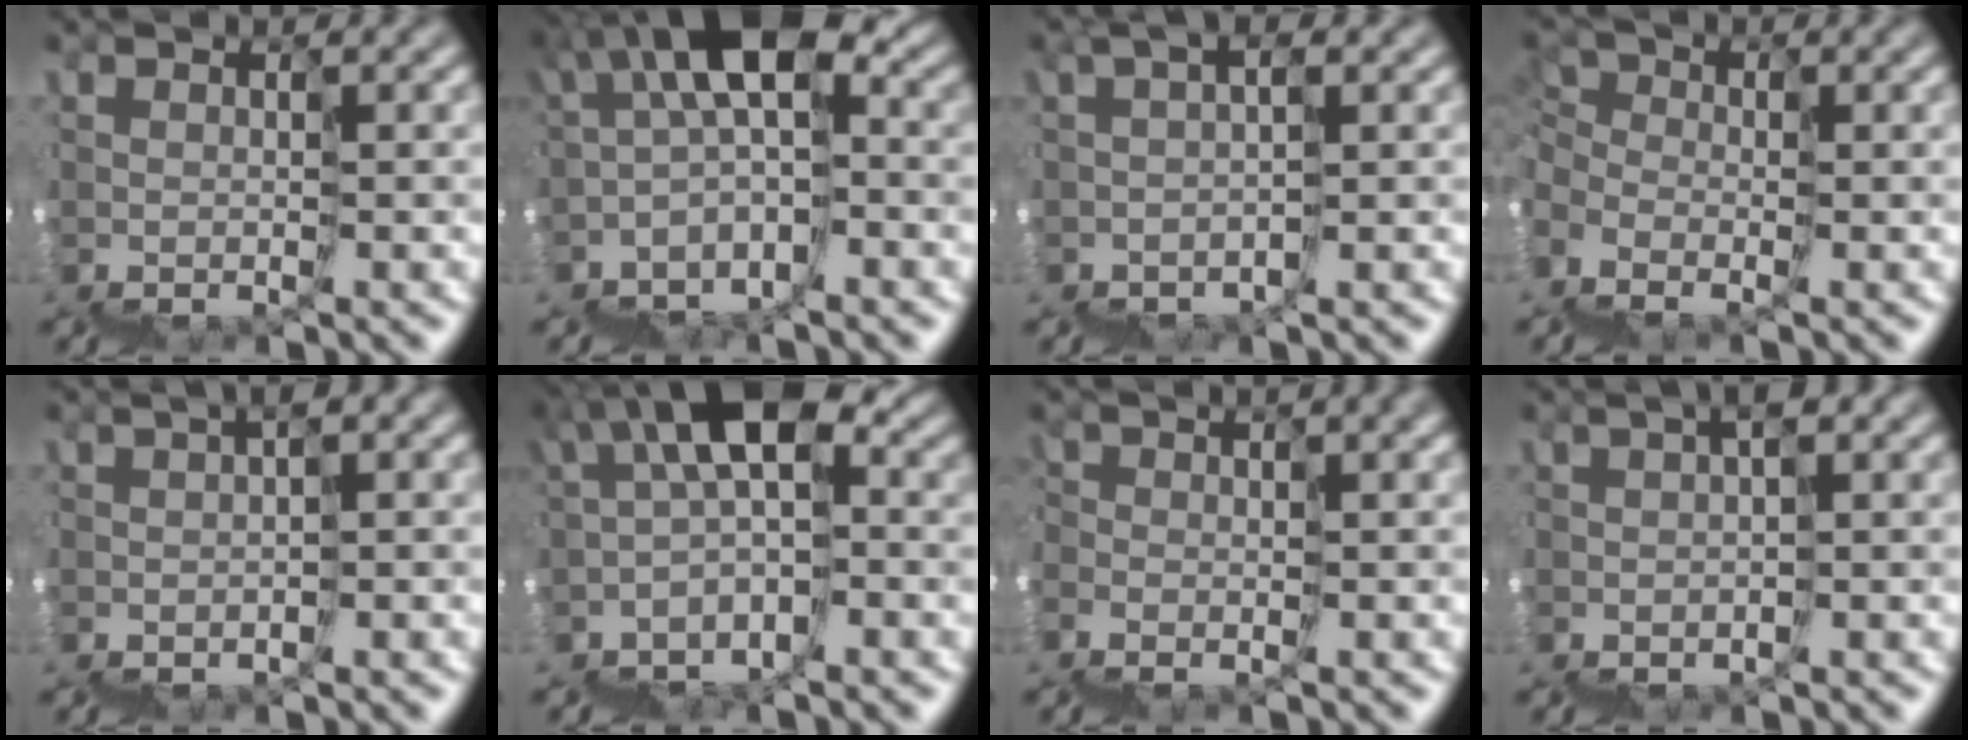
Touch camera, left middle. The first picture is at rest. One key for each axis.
{"total": 5.0, "fx": -0.4, "fy": 2.2, "fz": 4.5, "tx": -0.082, "ty": 0.032, "tz": -0.020}
{"total": 1.3, "fx": -0.2, "fy": -1.3, "fz": 0.1, "tx": -0.004, "ty": 0.013, "tz": -0.011}
{"total": 1.3, "fx": -1.2, "fy": 0.0, "fz": -0.2, "tx": -0.003, "ty": 0.017, "tz": -0.031}
{"total": 2.3, "fx": -1.8, "fy": -0.2, "fz": 1.4, "tx": -0.023, "ty": -0.008, "tz": -0.029}
{"total": 4.8, "fx": -0.3, "fy": 2.3, "fz": 4.2, "tx": -0.078, "ty": 0.031, "tz": -0.020}
{"total": 1.9, "fx": -1.0, "fy": 0.4, "fz": 1.6, "tx": -0.024, "ty": 0.013, "tz": -0.013}
{"total": 1.9, "fx": -1.3, "fy": -0.5, "fz": 1.2, "tx": -0.023, "ty": -0.003, "tz": -0.026}